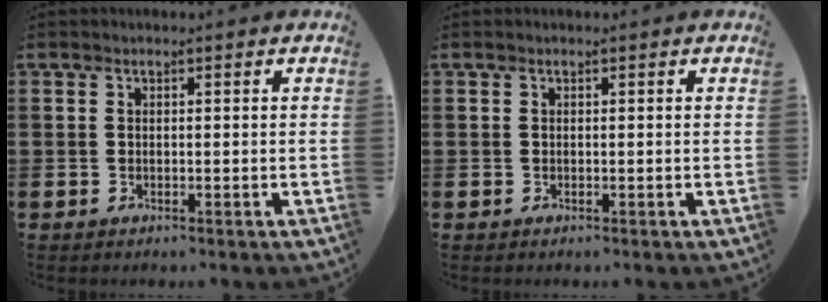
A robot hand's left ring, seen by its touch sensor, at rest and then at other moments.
{"total": 0.0}